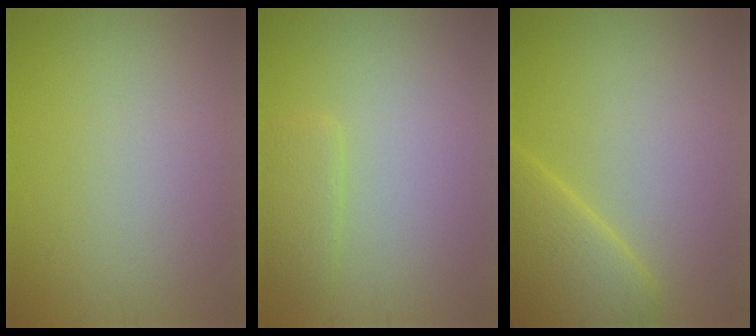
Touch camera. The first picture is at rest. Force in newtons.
{"total": 1.8, "press": 1.8, "slide": 0.2}
{"total": 4.6, "press": 4.6, "slide": 0.3}